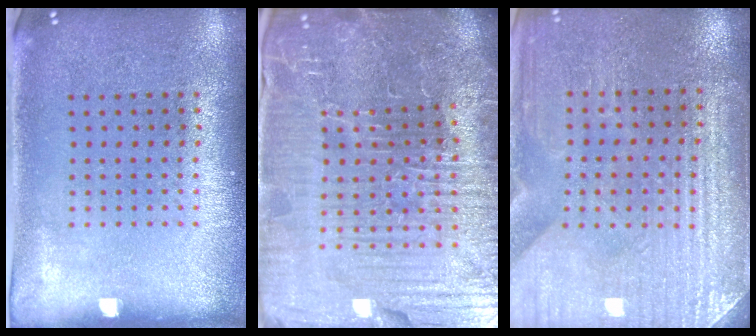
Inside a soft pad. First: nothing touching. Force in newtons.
{"total": 6.2, "press": 5.8, "slide": 2.3}
{"total": 3.2, "press": 3.2, "slide": 0.3}